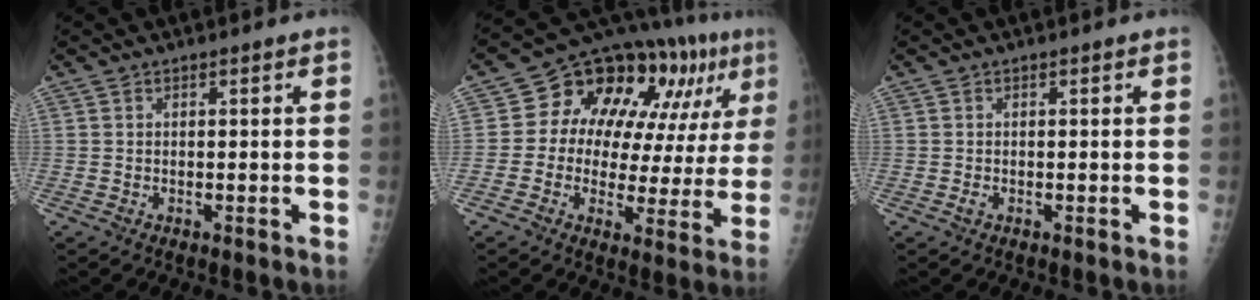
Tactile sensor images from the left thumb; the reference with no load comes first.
{"total": 19.9, "force": [6.9, 10.5, 15.5], "torque": [-0.169, 0.019, 0.092]}
{"total": 1.0, "force": [-0.4, 0.7, 0.6], "torque": [-0.012, -0.001, -0.008]}